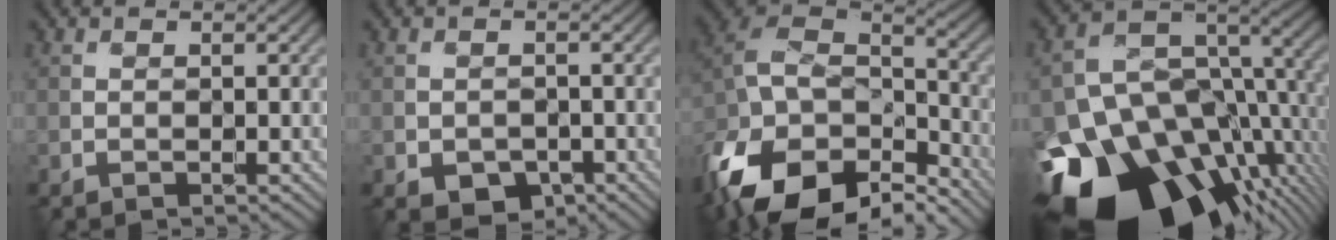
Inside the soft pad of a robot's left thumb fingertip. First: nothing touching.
{"total": 3.7, "force": [-1.9, 2.5, 2.0], "torque": [-0.035, -0.012, -0.029]}
{"total": 18.3, "force": [-12.3, 10.2, 9.1], "torque": [-0.240, -0.047, -0.190]}
{"total": 20.2, "force": [-9.9, 13.1, 11.8], "torque": [-0.227, -0.044, -0.124]}